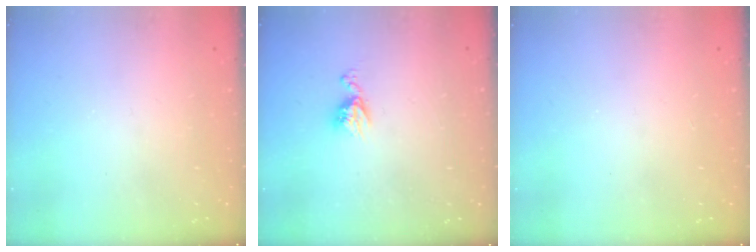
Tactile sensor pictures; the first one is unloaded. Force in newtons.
{"total": 6.4, "press": 6.4, "slide": 0.5}
{"total": 1.1, "press": 1.1, "slide": 0.1}